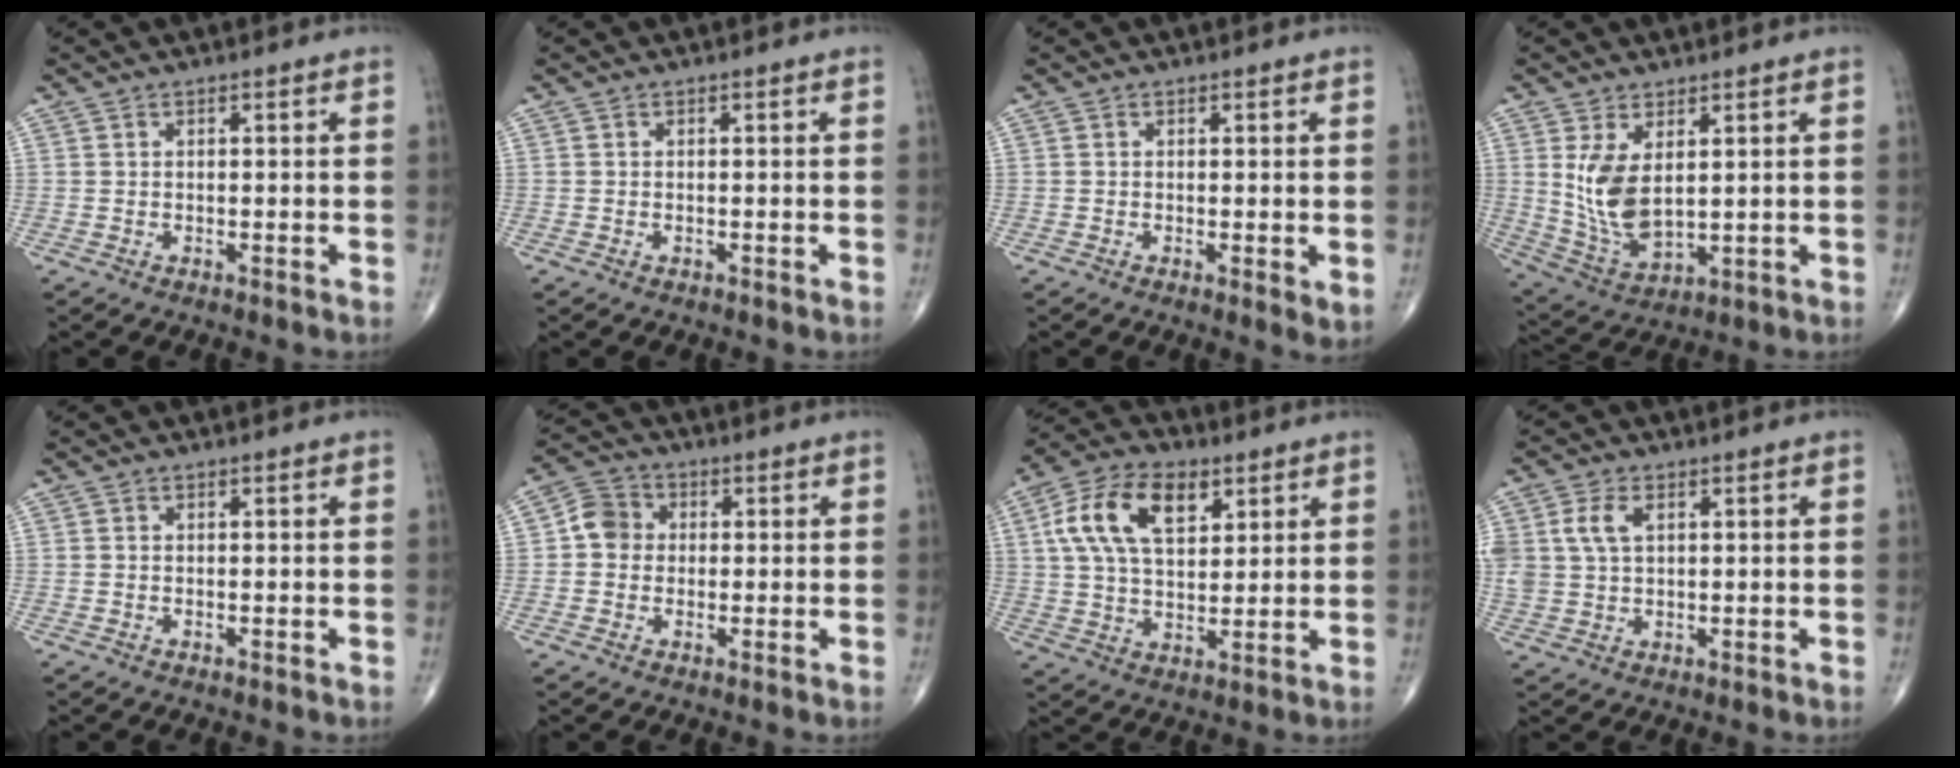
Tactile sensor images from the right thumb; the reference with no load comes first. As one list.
[{"total": 0.0}, {"total": 2.4, "force": [-0.1, 0.8, 2.3], "torque": [-0.034, -0.010, -0.004]}, {"total": 9.6, "force": [2.3, 4.9, 7.9], "torque": [-0.146, -0.022, 0.062]}, {"total": 0.0}, {"total": 5.6, "force": [0.1, 5.0, 2.4], "torque": [-0.027, 0.014, -0.010]}, {"total": 14.2, "force": [5.2, 8.1, 10.4], "torque": [-0.181, 0.000, 0.094]}, {"total": 6.0, "force": [1.9, 3.8, 4.2], "torque": [-0.094, 0.002, 0.039]}]